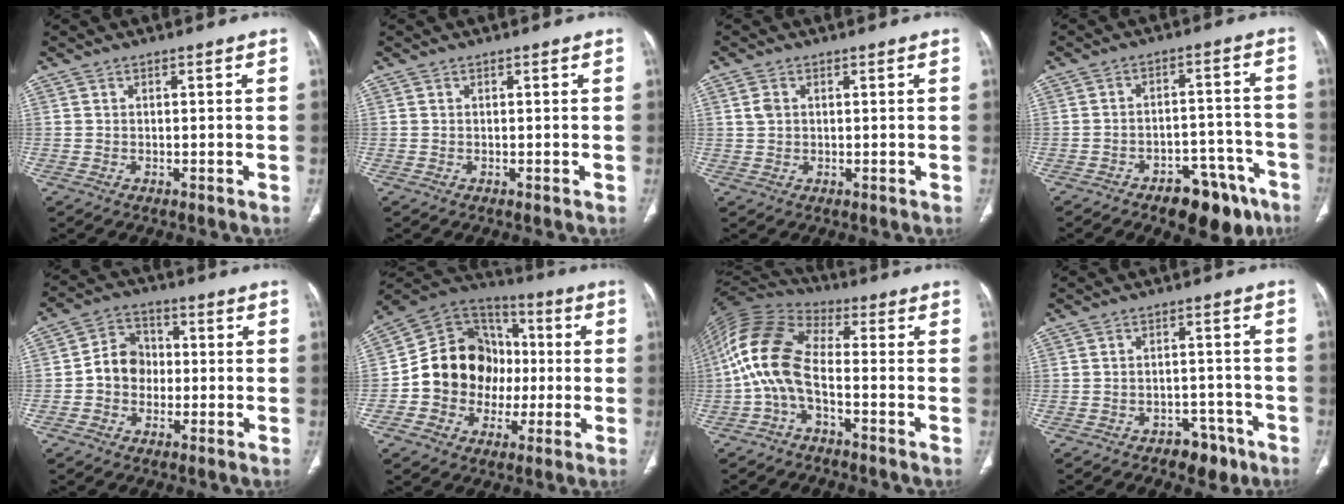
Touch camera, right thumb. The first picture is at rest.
{"total": 0.0}
{"total": 2.2, "force": [0.6, 1.5, 1.4], "torque": [-0.032, 0.004, 0.015]}
{"total": 12.7, "force": [-8.5, 6.1, 7.2], "torque": [-0.061, 0.067, -0.115]}
{"total": 7.5, "force": [-0.8, 6.5, 3.7], "torque": [-0.038, 0.025, -0.027]}
{"total": 18.2, "force": [-1.3, 15.5, 9.5], "torque": [-0.109, 0.037, -0.025]}
{"total": 12.6, "force": [-2.7, 6.1, 10.6], "torque": [-0.227, 0.047, -0.064]}
{"total": 5.6, "force": [-3.8, 3.4, 2.3], "torque": [-0.011, 0.032, -0.049]}